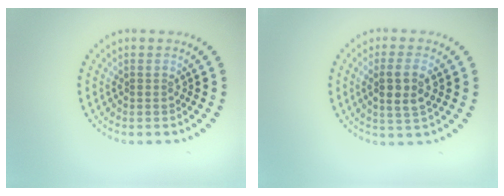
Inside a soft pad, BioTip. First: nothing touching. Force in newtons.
{"total": 2.8, "press": 2.7, "slide": 0.8}